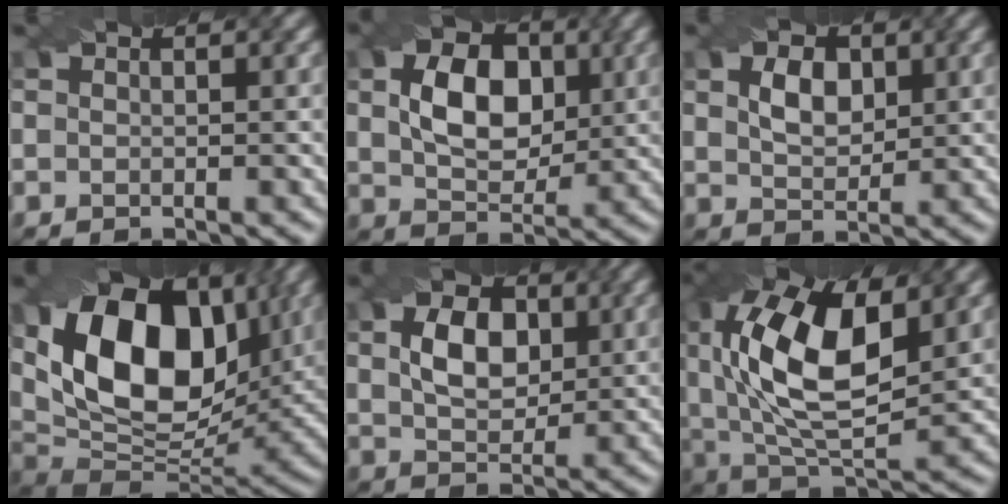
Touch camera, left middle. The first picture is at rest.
{"total": 6.8, "force": [1.3, 4.5, 4.9], "torque": [-0.090, 0.002, 0.020]}
{"total": 3.4, "force": [1.1, 2.2, 2.3], "torque": [-0.048, 0.003, 0.022]}
{"total": 14.7, "force": [4.1, 9.1, 10.8], "torque": [-0.187, 0.008, 0.068]}
{"total": 5.0, "force": [1.1, 3.3, 3.5], "torque": [-0.069, 0.004, 0.019]}
{"total": 12.7, "force": [2.9, 6.0, 10.8], "torque": [-0.203, 0.010, 0.049]}